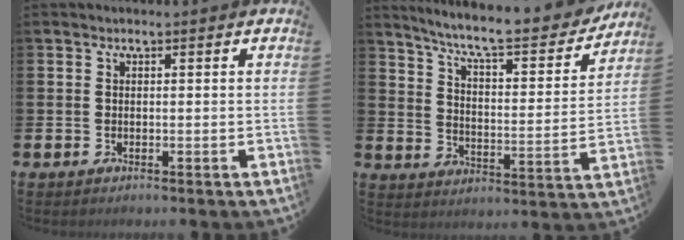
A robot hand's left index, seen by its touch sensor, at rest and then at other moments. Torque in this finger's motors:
{"motor_torque": [0.91, -1.23, 0.60, 0.21]}